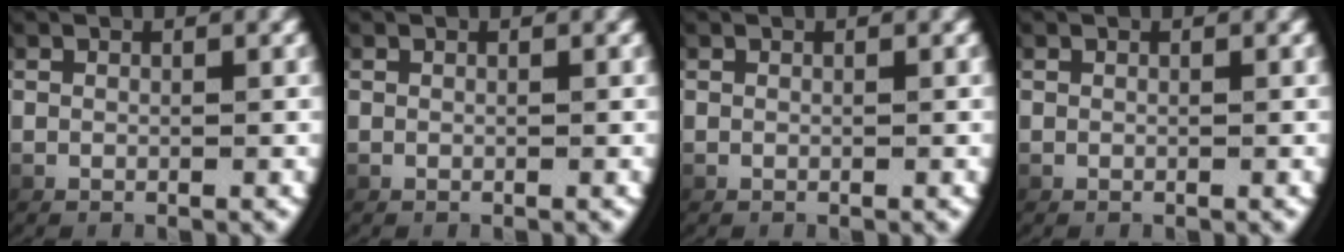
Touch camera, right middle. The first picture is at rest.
{"total": 0.0}
{"total": 0.0}
{"total": 0.0}